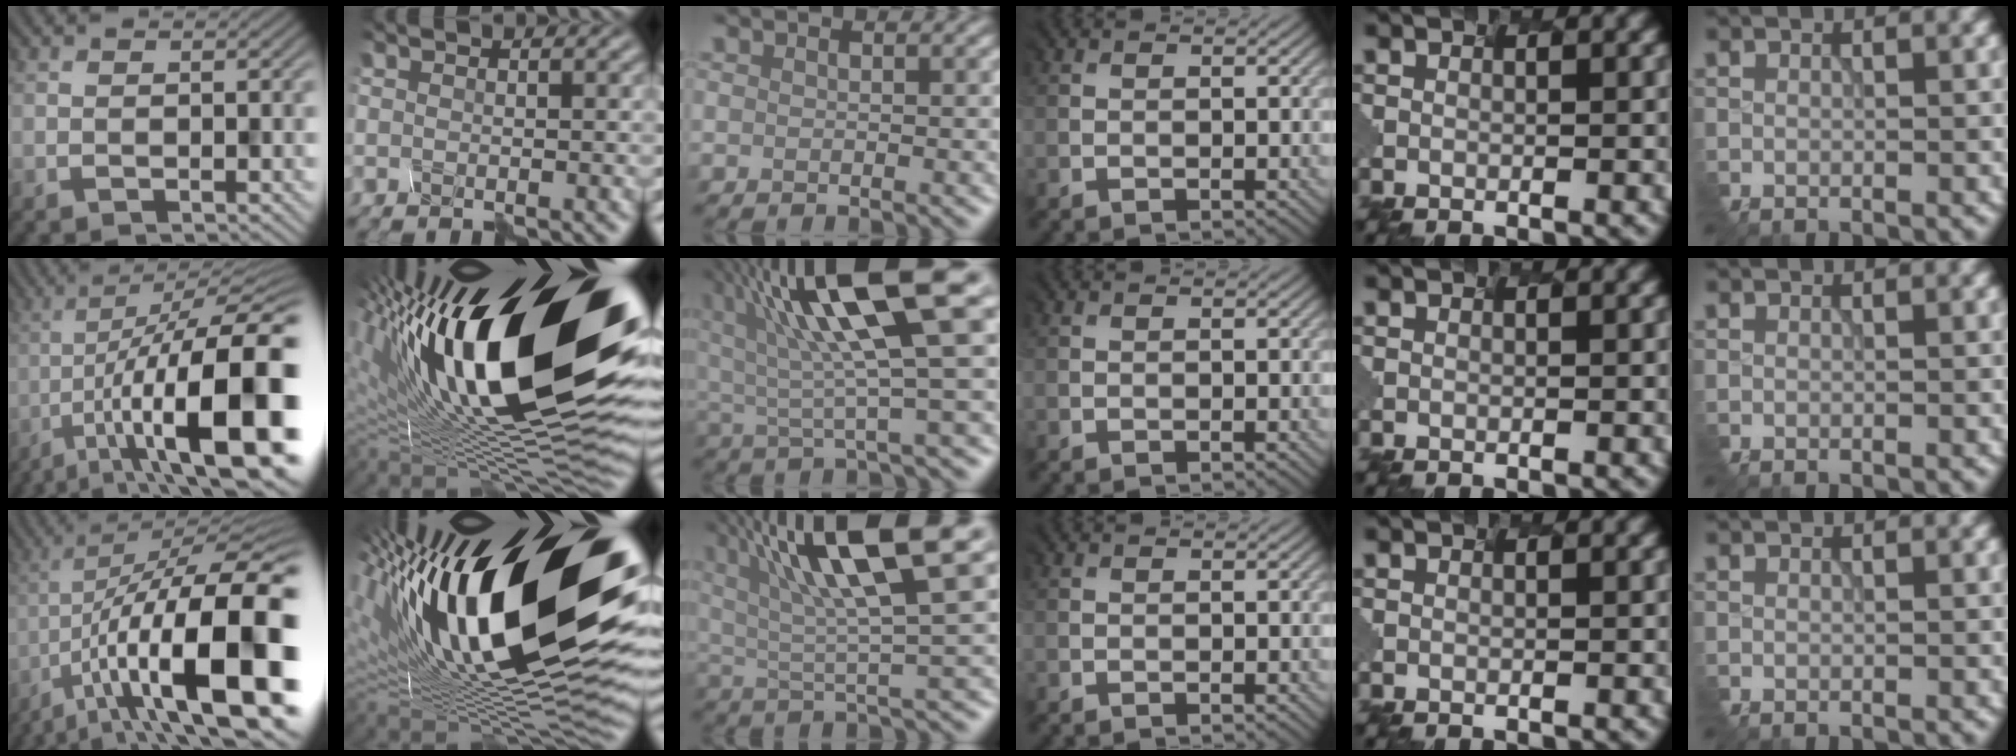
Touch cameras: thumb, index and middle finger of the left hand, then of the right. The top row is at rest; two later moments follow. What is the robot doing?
{"motion": "shake", "object": "plastic piggy bank"}